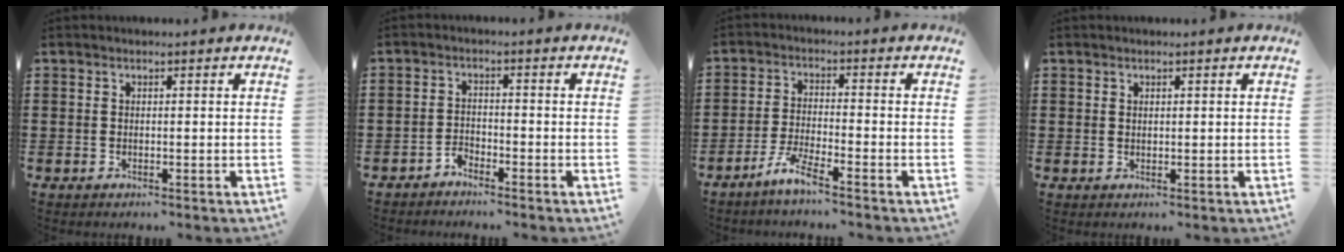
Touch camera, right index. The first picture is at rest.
{"total": 1.9, "force": [-1.9, 0.4, 0.1], "torque": [-0.010, 0.005, -0.040]}
{"total": 4.3, "force": [-3.6, -0.3, 2.4], "torque": [-0.063, -0.010, -0.073]}
{"total": 0.7, "force": [0.4, 0.5, 0.3], "torque": [-0.007, 0.003, 0.008]}